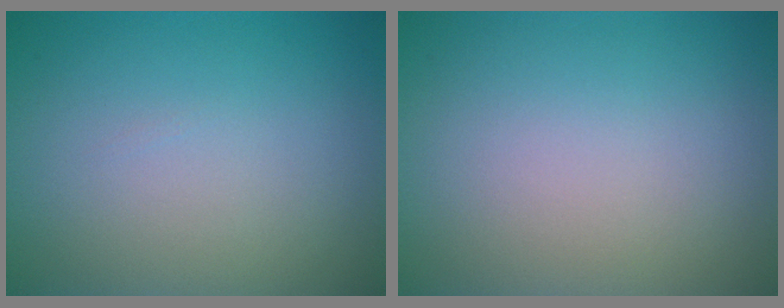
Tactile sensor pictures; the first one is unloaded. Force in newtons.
{"total": 0.0}